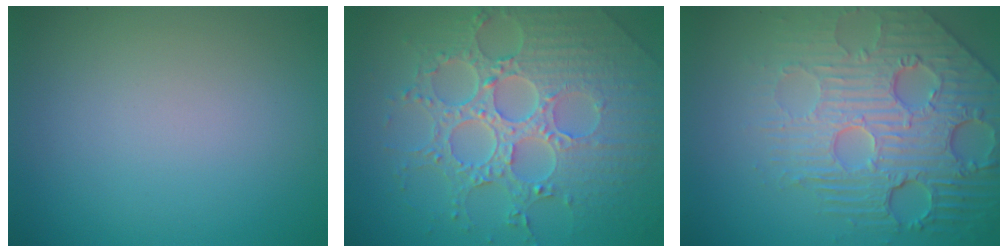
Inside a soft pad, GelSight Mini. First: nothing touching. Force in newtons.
{"total": 8.3, "press": 6.2, "slide": 5.5}
{"total": 8.2, "press": 5.8, "slide": 5.9}